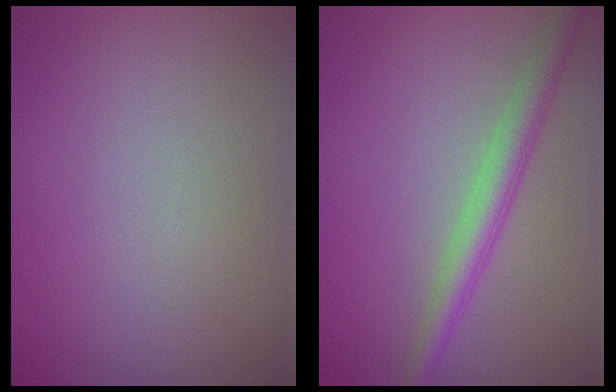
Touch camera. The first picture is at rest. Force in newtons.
{"total": 3.2, "press": 3.2, "slide": 0.1}